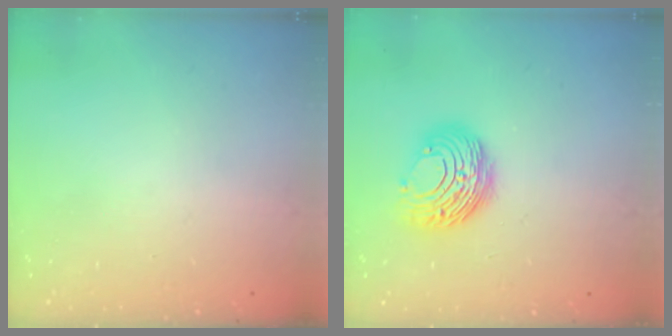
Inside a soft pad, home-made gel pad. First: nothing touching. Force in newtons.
{"total": 11.0, "press": 11.0, "slide": 0.4}